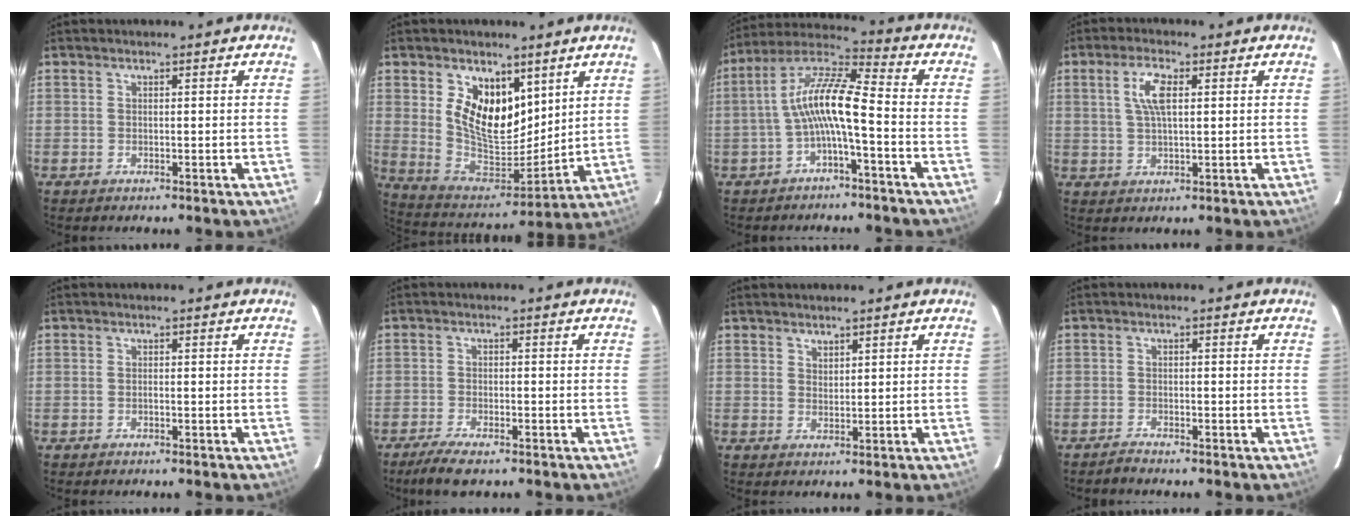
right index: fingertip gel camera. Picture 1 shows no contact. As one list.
[{"total": 14.4, "force": [6.2, 8.6, 9.8], "torque": [-0.181, -0.005, 0.127]}, {"total": 10.2, "force": [-2.6, 1.6, 9.7], "torque": [-0.207, 0.022, -0.053]}, {"total": 5.4, "force": [1.6, 1.9, 4.8], "torque": [-0.094, 0.008, 0.030]}, {"total": 0.0}, {"total": 5.6, "force": [-4.3, 1.4, 3.3], "torque": [-0.086, -0.012, -0.081]}, {"total": 1.7, "force": [1.4, 0.8, 0.3], "torque": [-0.001, 0.001, 0.026]}, {"total": 1.6, "force": [-1.6, 0.1, 0.2], "torque": [-0.013, -0.002, -0.030]}]